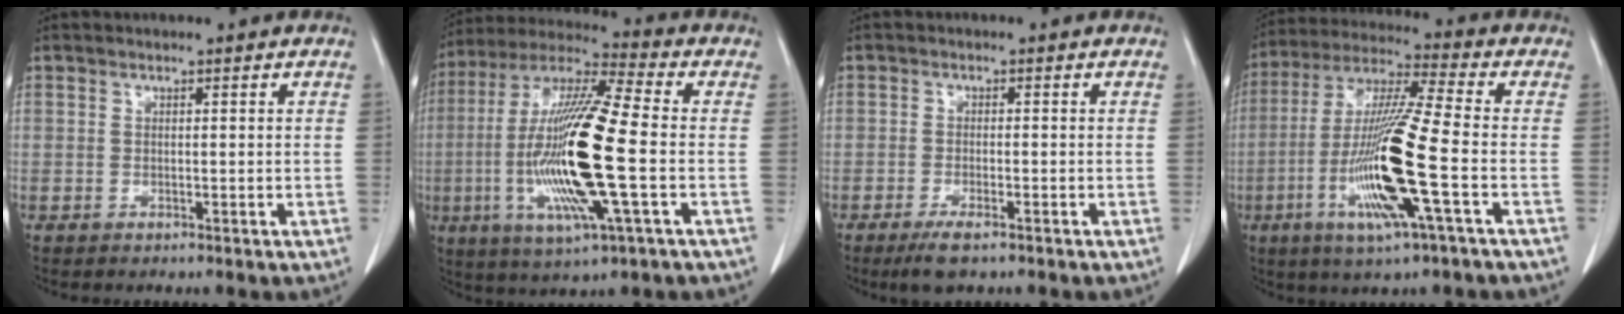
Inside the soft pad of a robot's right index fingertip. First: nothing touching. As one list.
[{"total": 19.4, "force": [-3.2, 1.4, 19.1], "torque": [-0.392, -0.011, -0.063]}, {"total": 3.8, "force": [-2.6, 0.5, 2.7], "torque": [-0.055, -0.009, -0.047]}, {"total": 16.0, "force": [-4.5, -0.3, 15.3], "torque": [-0.312, -0.015, -0.091]}]